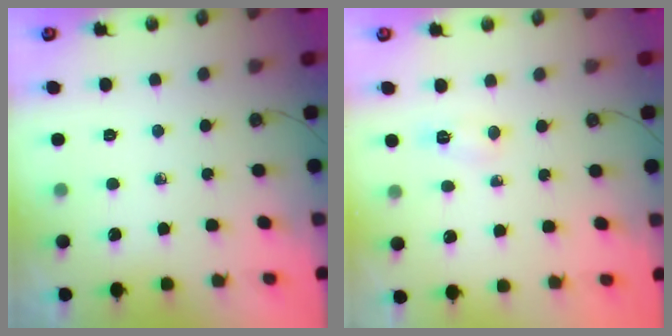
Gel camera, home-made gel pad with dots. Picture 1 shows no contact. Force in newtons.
{"total": 4.5, "press": 4.5, "slide": 0.5}